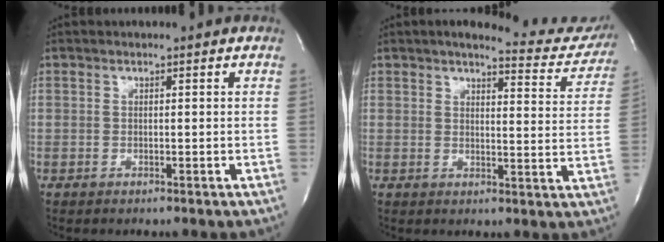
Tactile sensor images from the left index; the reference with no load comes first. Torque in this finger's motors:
{"motor_torque": [0.43, -0.47, 0.11, -0.01]}